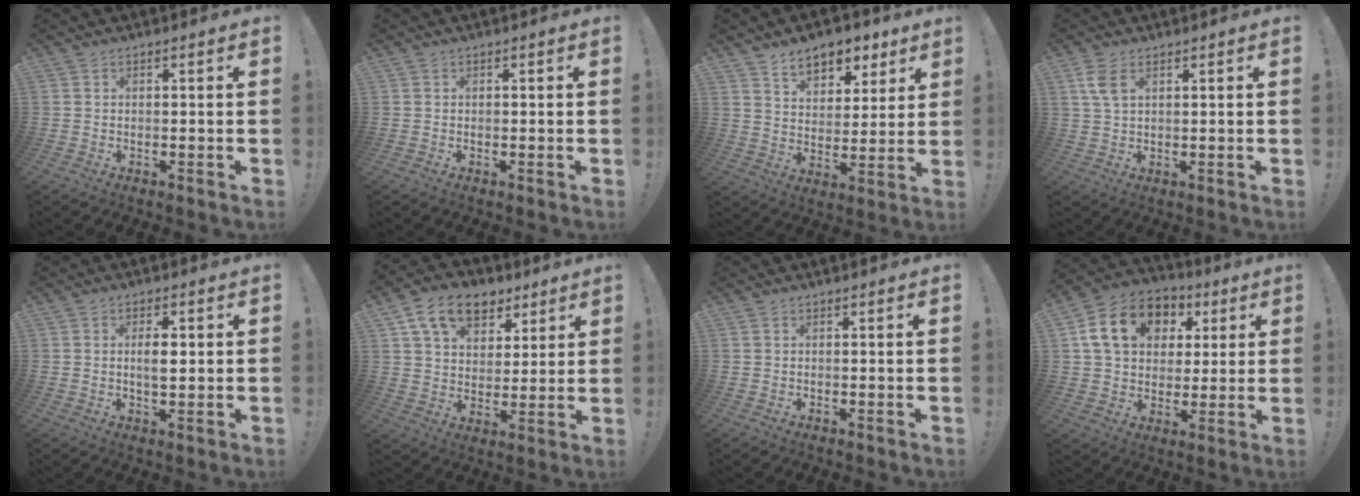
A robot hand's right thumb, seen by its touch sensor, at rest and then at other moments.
{"total": 0.0}
{"total": 10.3, "force": [7.1, 6.1, 4.2], "torque": [-0.051, -0.048, 0.131]}
{"total": 5.1, "force": [2.2, 2.5, 3.9], "torque": [-0.077, -0.005, 0.040]}
{"total": 4.8, "force": [0.4, 2.2, 4.3], "torque": [-0.071, -0.001, 0.000]}
{"total": 14.8, "force": [8.3, 9.9, 7.2], "torque": [-0.108, -0.039, 0.155]}
{"total": 0.0}
{"total": 16.9, "force": [5.8, 12.8, 9.3], "torque": [-0.138, -0.005, 0.114]}